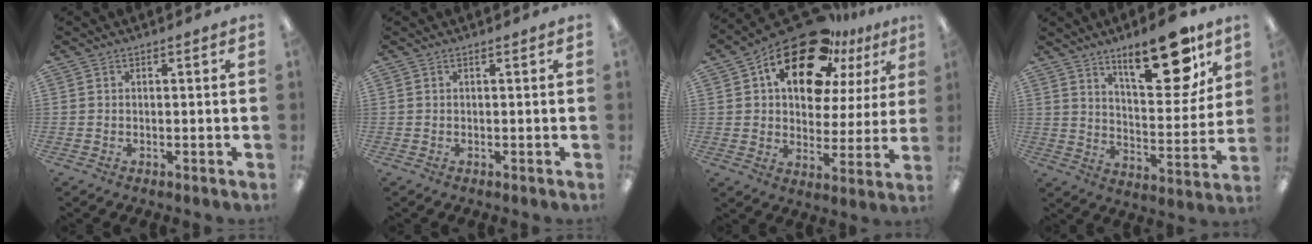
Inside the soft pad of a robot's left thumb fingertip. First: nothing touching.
{"total": 0.0}
{"total": 21.2, "force": [13.5, 10.7, 12.4], "torque": [-0.203, -0.075, 0.233]}
{"total": 18.7, "force": [12.1, 7.0, 12.5], "torque": [-0.166, -0.070, 0.192]}